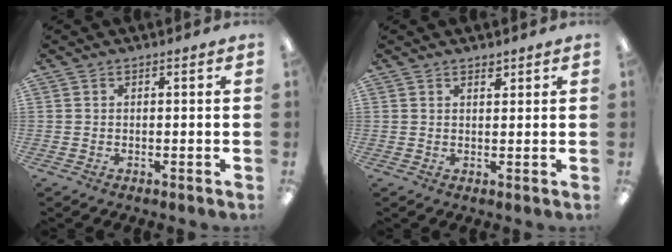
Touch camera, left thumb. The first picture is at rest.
{"total": 1.8, "force": [1.5, 0.7, 0.6], "torque": [0.002, -0.007, 0.024]}